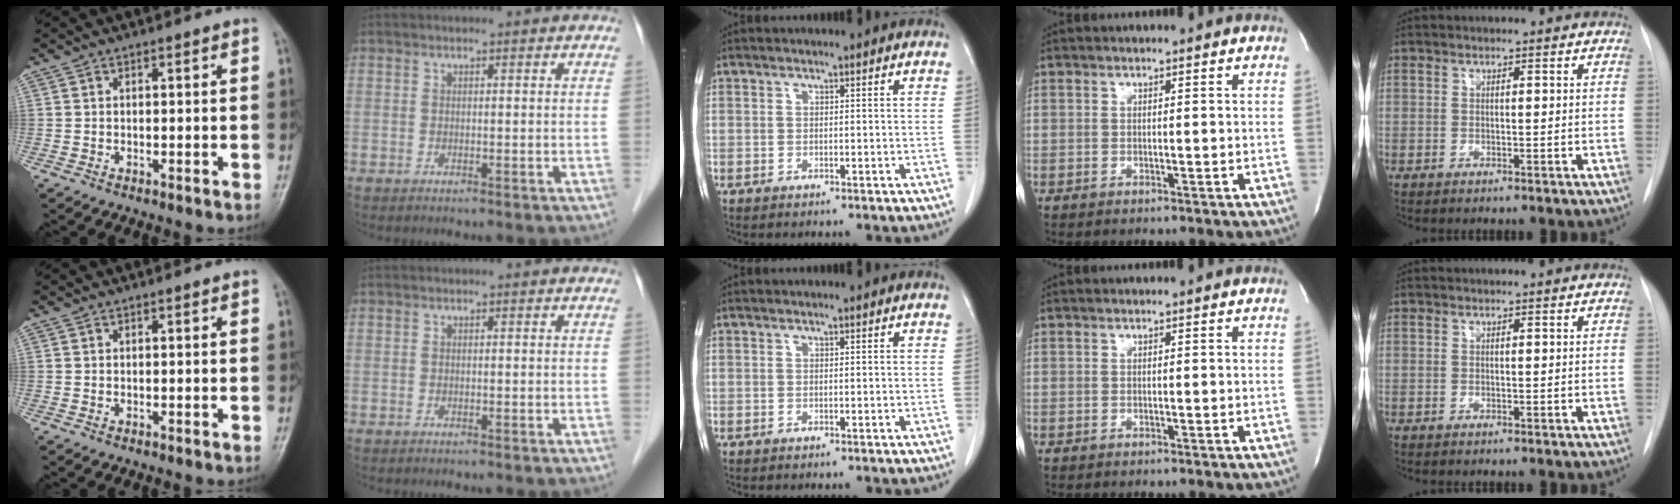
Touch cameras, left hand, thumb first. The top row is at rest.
{}